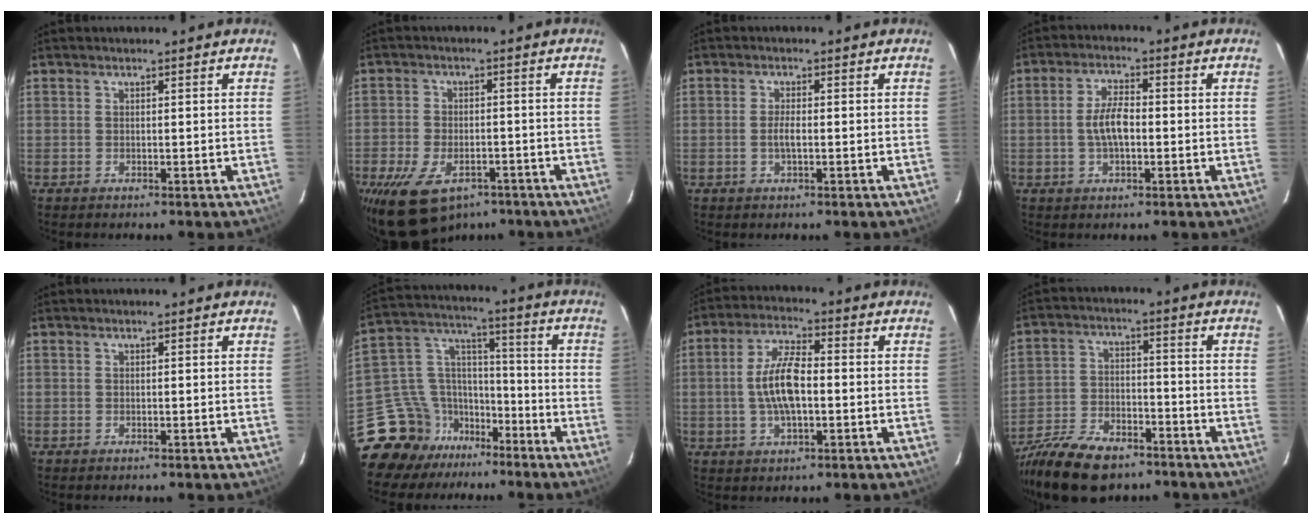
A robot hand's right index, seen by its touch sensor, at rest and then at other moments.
{"total": 12.3, "force": [-7.9, 7.0, 6.3], "torque": [-0.146, -0.011, -0.123]}
{"total": 2.0, "force": [-0.5, 0.2, 2.0], "torque": [-0.042, 0.000, -0.011]}
{"total": 5.3, "force": [-0.8, 1.9, 4.8], "torque": [-0.096, 0.007, -0.014]}
{"total": 0.0}
{"total": 14.6, "force": [-11.1, 9.1, 2.9], "torque": [-0.087, 0.067, -0.189]}
{"total": 8.7, "force": [-0.9, 3.1, 8.1], "torque": [-0.161, 0.008, -0.018]}
{"total": 18.4, "force": [-13.7, 8.2, 9.1], "torque": [-0.209, -0.018, -0.235]}